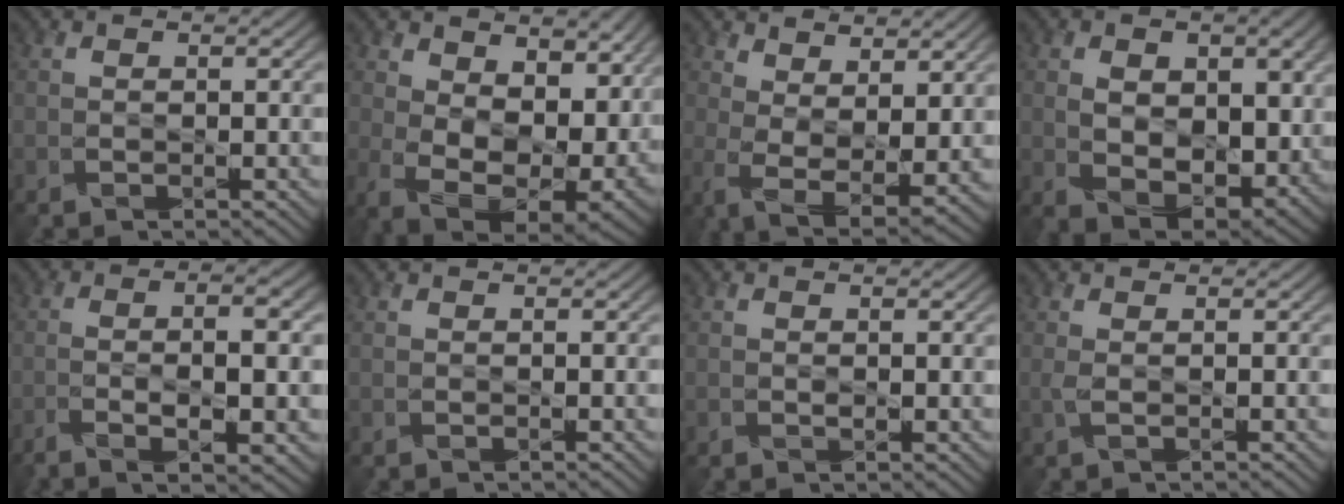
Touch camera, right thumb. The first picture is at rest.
{"total": 15.2, "force": [3.2, 9.7, 11.3], "torque": [-0.208, -0.031, 0.087]}
{"total": 7.0, "force": [3.4, 3.0, 5.4], "torque": [-0.120, -0.011, 0.063]}
{"total": 9.4, "force": [1.1, 6.2, 6.9], "torque": [-0.125, -0.017, 0.025]}
{"total": 8.5, "force": [-3.0, 2.2, 7.7], "torque": [-0.129, -0.006, -0.043]}
{"total": 0.0}
{"total": 0.8, "force": [0.1, 0.5, 0.7], "torque": [-0.012, -0.002, 0.000]}
{"total": 0.8, "force": [0.1, 0.2, 0.8], "torque": [-0.024, 0.000, -0.001]}